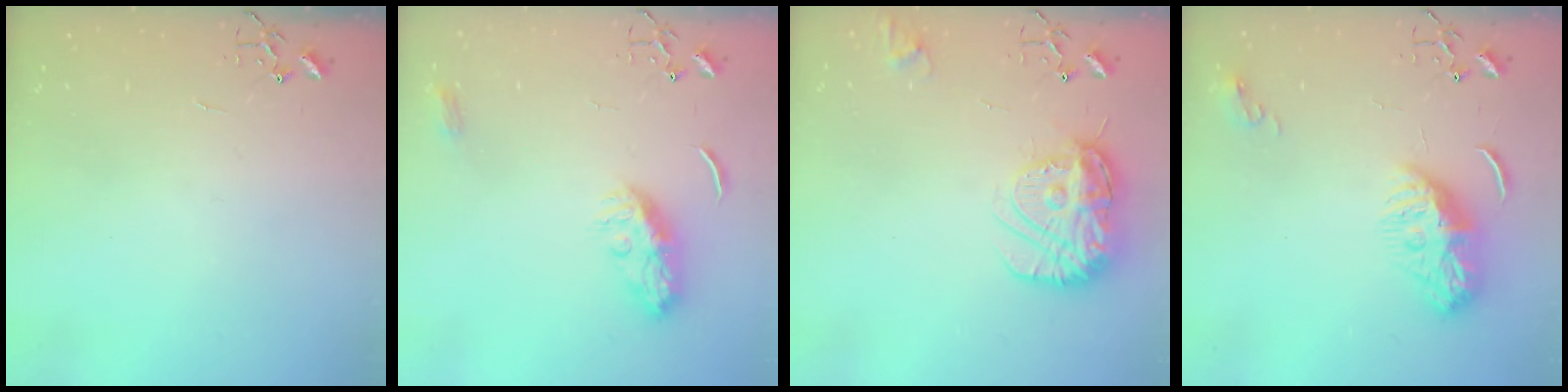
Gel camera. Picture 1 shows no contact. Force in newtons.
{"total": 9.8, "press": 9.8, "slide": 0.2}
{"total": 15.3, "press": 15.2, "slide": 1.3}
{"total": 9.4, "press": 9.3, "slide": 0.9}